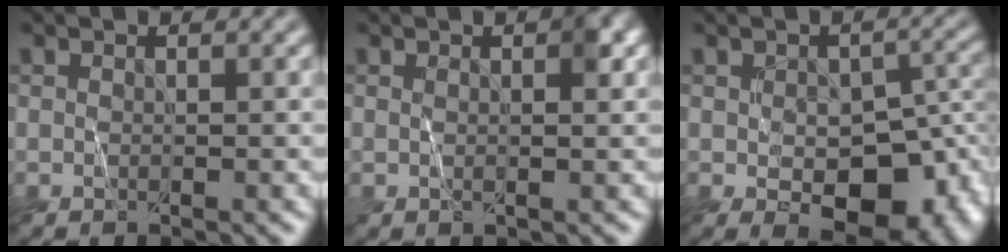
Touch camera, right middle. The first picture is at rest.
{"total": 1.7, "force": [0.5, 0.4, 1.6], "torque": [-0.018, 0.004, 0.010]}
{"total": 9.4, "force": [-2.8, 5.2, 7.3], "torque": [-0.108, -0.019, -0.027]}